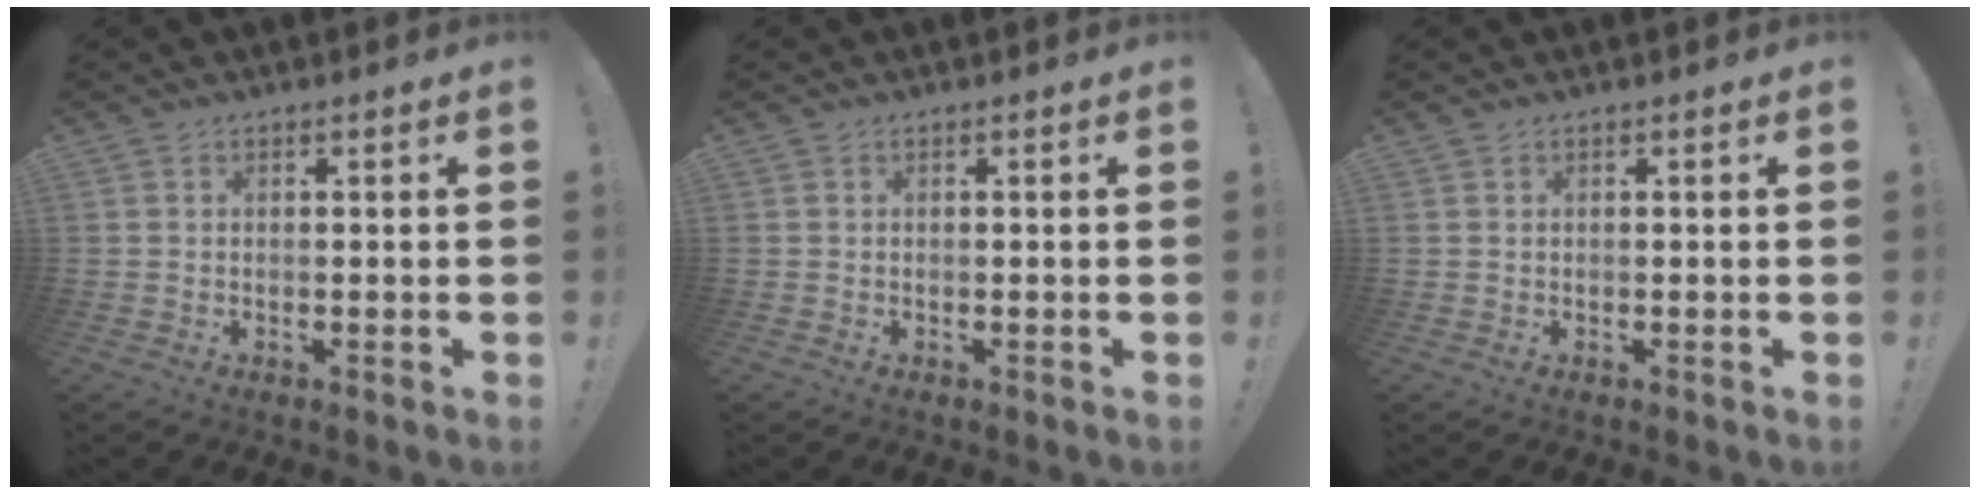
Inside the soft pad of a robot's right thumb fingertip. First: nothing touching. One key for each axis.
{"total": 0.0}
{"total": 0.0}